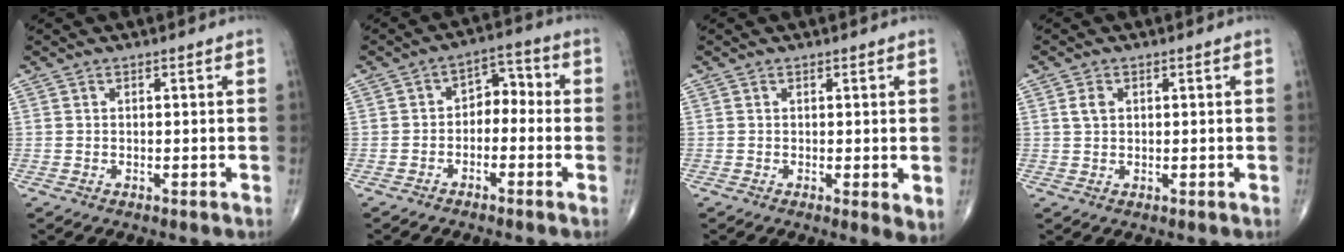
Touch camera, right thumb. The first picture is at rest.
{"total": 5.5, "force": [-1.3, 3.8, 3.8], "torque": [-0.032, 0.039, -0.034]}
{"total": 2.8, "force": [0.0, 0.8, 2.7], "torque": [-0.041, -0.012, -0.001]}
{"total": 2.1, "force": [0.7, 1.4, 1.4], "torque": [-0.026, 0.003, 0.014]}